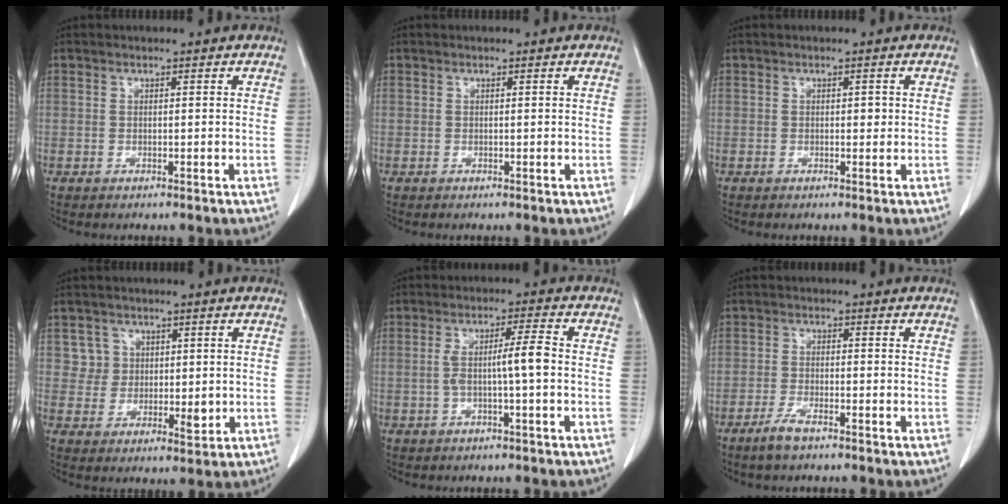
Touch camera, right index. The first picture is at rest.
{"total": 0.0}
{"total": 0.9, "force": [0.1, 0.5, 0.7], "torque": [-0.007, 0.001, 0.000]}
{"total": 4.7, "force": [1.7, 4.3, 0.8], "torque": [-0.004, 0.000, 0.034]}
{"total": 5.1, "force": [-0.6, 0.0, 5.1], "torque": [-0.093, 0.013, -0.009]}
{"total": 3.2, "force": [-2.5, 0.3, 2.0], "torque": [-0.047, -0.003, -0.049]}